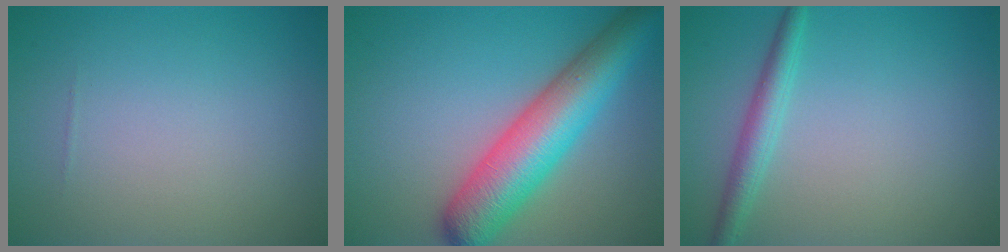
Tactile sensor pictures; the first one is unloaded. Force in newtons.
{"total": 8.7, "press": 8.7, "slide": 0.4}
{"total": 2.4, "press": 2.4, "slide": 0.1}